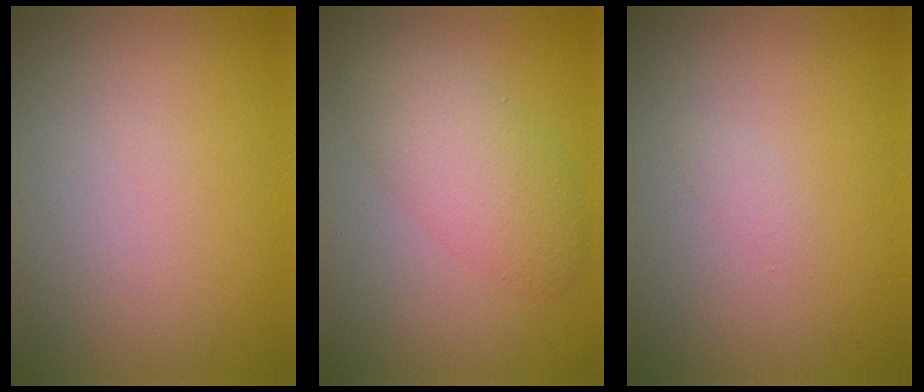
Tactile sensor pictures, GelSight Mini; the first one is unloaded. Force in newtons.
{"total": 4.4, "press": 4.4, "slide": 0.1}
{"total": 0.6, "press": 0.5, "slide": 0.1}